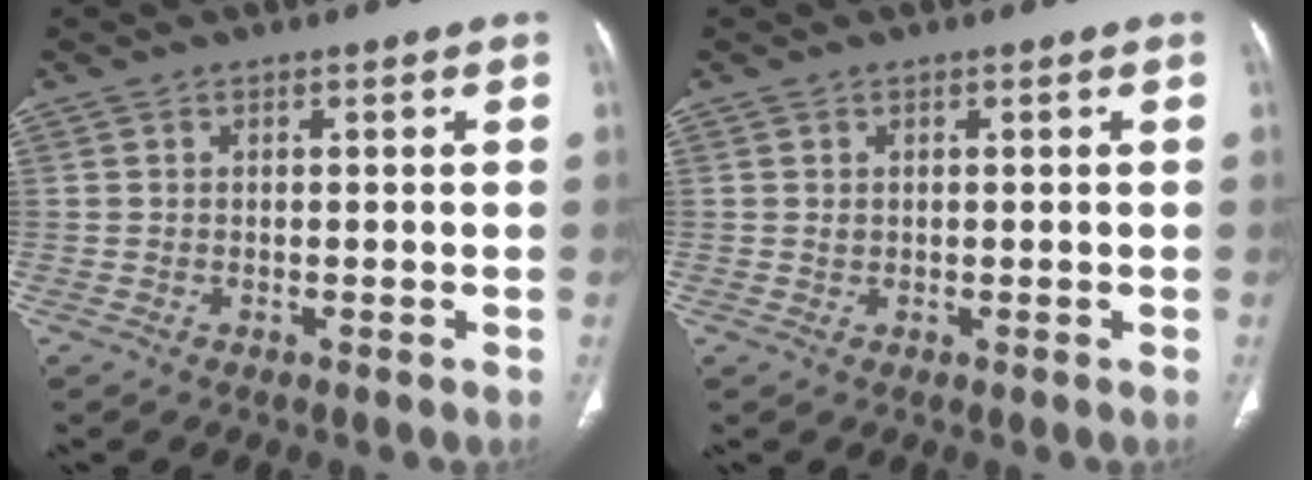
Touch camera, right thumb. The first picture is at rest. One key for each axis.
{"total": 0.8, "fx": 0.3, "fy": 0.7, "fz": 0.3, "tx": -0.002, "ty": -0.001, "tz": 0.007}